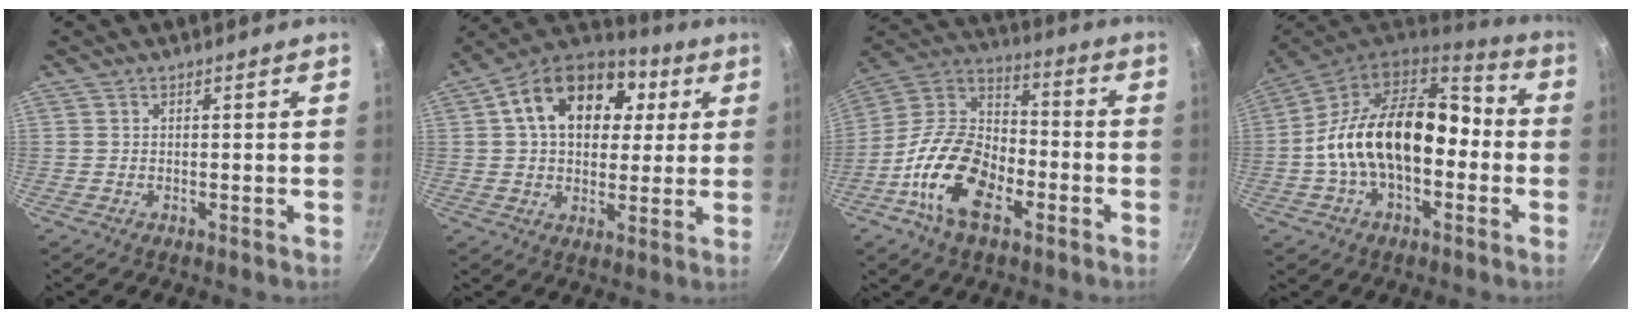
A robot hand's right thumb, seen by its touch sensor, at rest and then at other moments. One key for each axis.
{"total": 19.2, "fx": 5.2, "fy": 13.3, "fz": 12.8, "tx": -0.192, "ty": 0.015, "tz": 0.070}
{"total": 18.4, "fx": -7.5, "fy": 10.4, "fz": 13.1, "tx": -0.221, "ty": 0.051, "tz": -0.160}
{"total": 22.1, "fx": -2.3, "fy": 14.0, "fz": 16.9, "tx": -0.261, "ty": 0.057, "tz": -0.051}